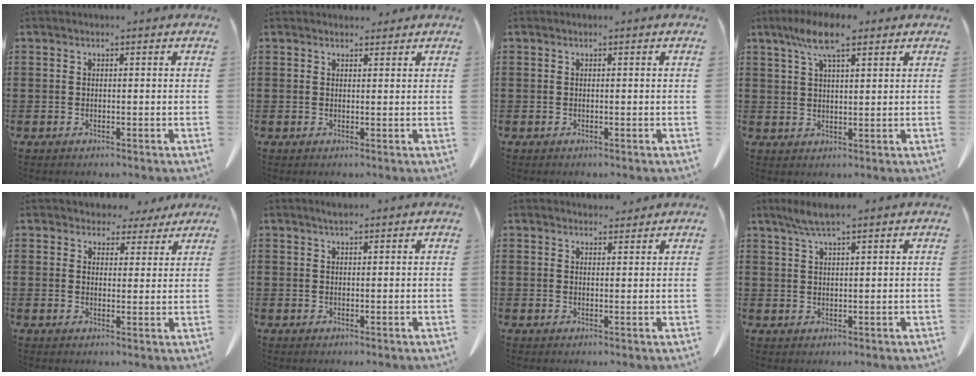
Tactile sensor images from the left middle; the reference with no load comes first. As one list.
[{"total": 1.5, "force": [1.4, 0.6, 0.2], "torque": [0.001, 0.000, 0.025]}, {"total": 0.0}, {"total": 7.2, "force": [4.5, 1.6, 5.3], "torque": [-0.113, 0.006, 0.078]}, {"total": 4.1, "force": [3.7, 1.7, 0.4], "torque": [-0.006, -0.010, 0.067]}, {"total": 1.0, "force": [0.9, 0.2, 0.5], "torque": [-0.010, 0.001, 0.016]}, {"total": 2.3, "force": [2.2, 0.6, 0.2], "torque": [-0.001, -0.003, 0.041]}, {"total": 3.4, "force": [2.4, 0.3, 2.5], "torque": [-0.052, 0.003, 0.043]}]